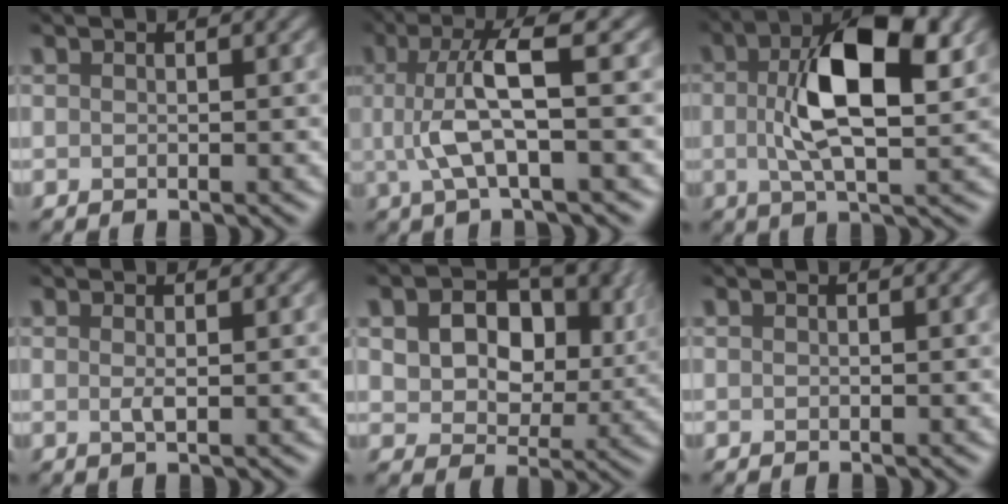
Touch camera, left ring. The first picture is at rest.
{"total": 5.8, "force": [0.3, 1.2, 5.7], "torque": [-0.113, 0.007, 0.003]}
{"total": 8.9, "force": [1.3, 3.5, 8.1], "torque": [-0.142, 0.008, 0.016]}
{"total": 0.9, "force": [0.2, 0.2, 0.9], "torque": [-0.019, -0.002, 0.003]}
{"total": 10.1, "force": [2.8, 7.0, 6.8], "torque": [-0.102, 0.000, 0.044]}
{"total": 0.0}